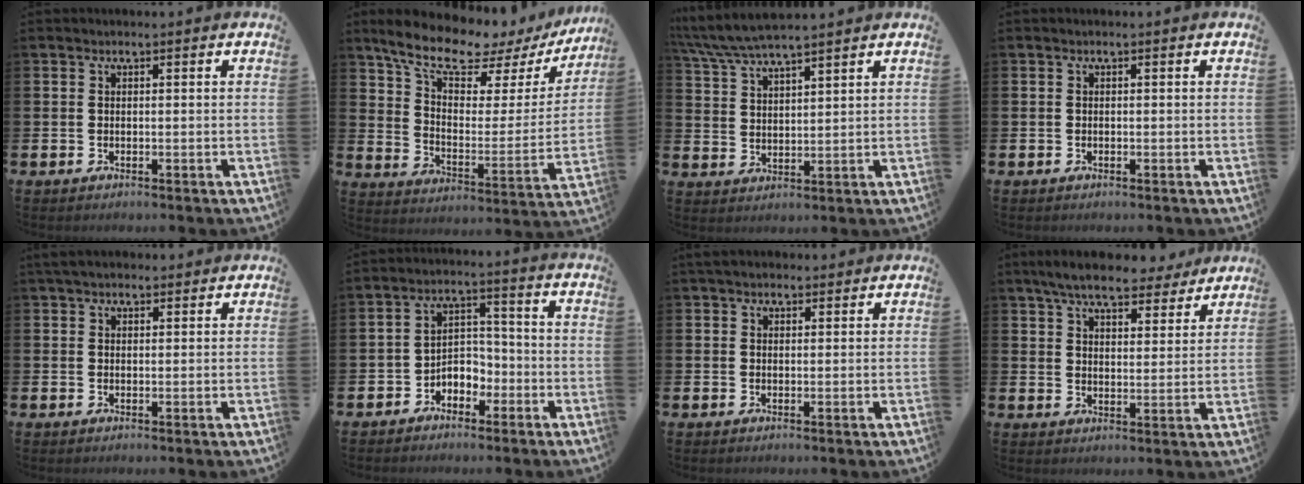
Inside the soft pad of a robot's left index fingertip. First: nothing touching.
{"total": 11.1, "force": [9.5, 3.0, 4.8], "torque": [-0.124, -0.060, 0.161]}
{"total": 5.6, "force": [5.3, 0.3, 1.9], "torque": [-0.060, -0.023, 0.094]}
{"total": 0.0}
{"total": 2.7, "force": [2.3, 1.1, 1.0], "torque": [-0.012, -0.002, 0.039]}
{"total": 3.4, "force": [-2.3, 2.3, 1.0], "torque": [-0.031, 0.007, -0.053]}
{"total": 2.2, "force": [1.9, 1.0, 0.6], "torque": [0.005, -0.003, 0.031]}
{"total": 7.5, "force": [6.9, 1.7, 2.4], "torque": [-0.061, -0.031, 0.122]}